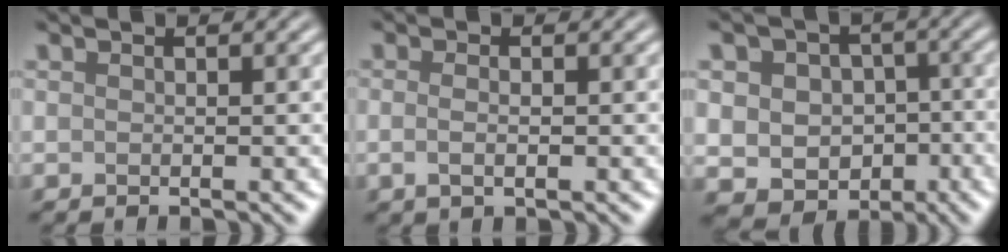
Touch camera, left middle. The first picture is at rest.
{"total": 1.7, "force": [-0.2, 0.7, 1.5], "torque": [-0.028, -0.005, -0.005]}
{"total": 7.8, "force": [-0.9, 6.5, 4.3], "torque": [-0.050, 0.010, -0.029]}